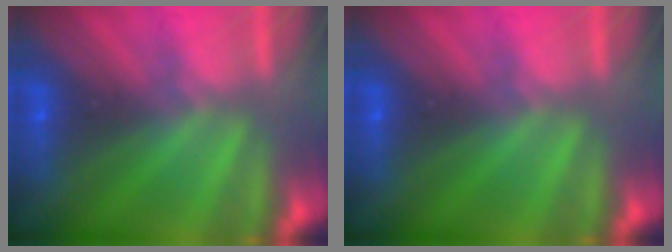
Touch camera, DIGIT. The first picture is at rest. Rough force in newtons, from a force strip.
{"total": 0.0}